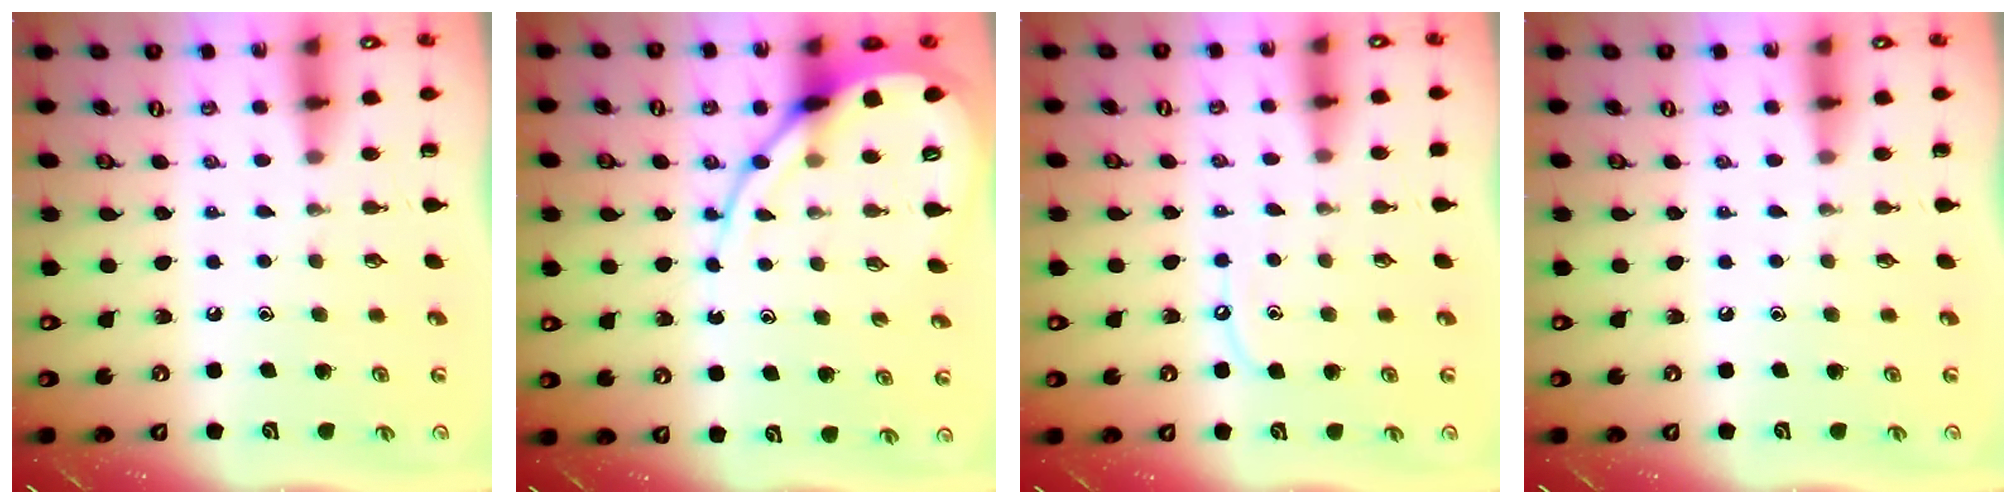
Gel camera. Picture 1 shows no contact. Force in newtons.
{"total": 11.2, "press": 11.2, "slide": 1.1}
{"total": 5.9, "press": 5.8, "slide": 0.7}
{"total": 0.0}